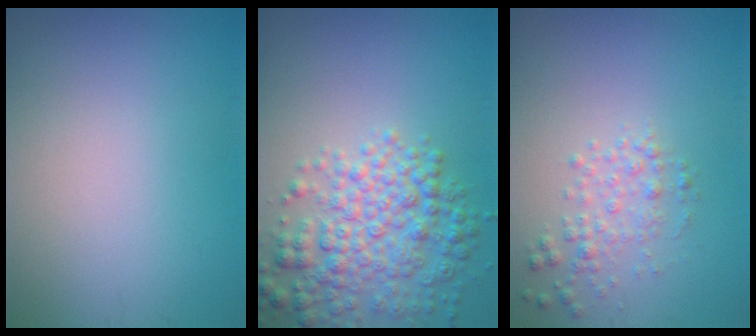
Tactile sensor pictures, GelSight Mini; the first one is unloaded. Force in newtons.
{"total": 5.8, "press": 5.8, "slide": 0.2}
{"total": 2.0, "press": 2.0, "slide": 0.1}